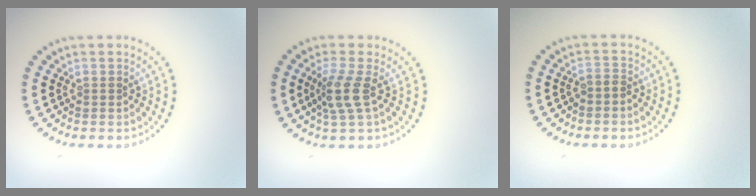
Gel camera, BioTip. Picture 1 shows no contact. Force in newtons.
{"total": 2.7, "press": 2.0, "slide": 1.8}
{"total": 0.8, "press": 0.4, "slide": 0.7}